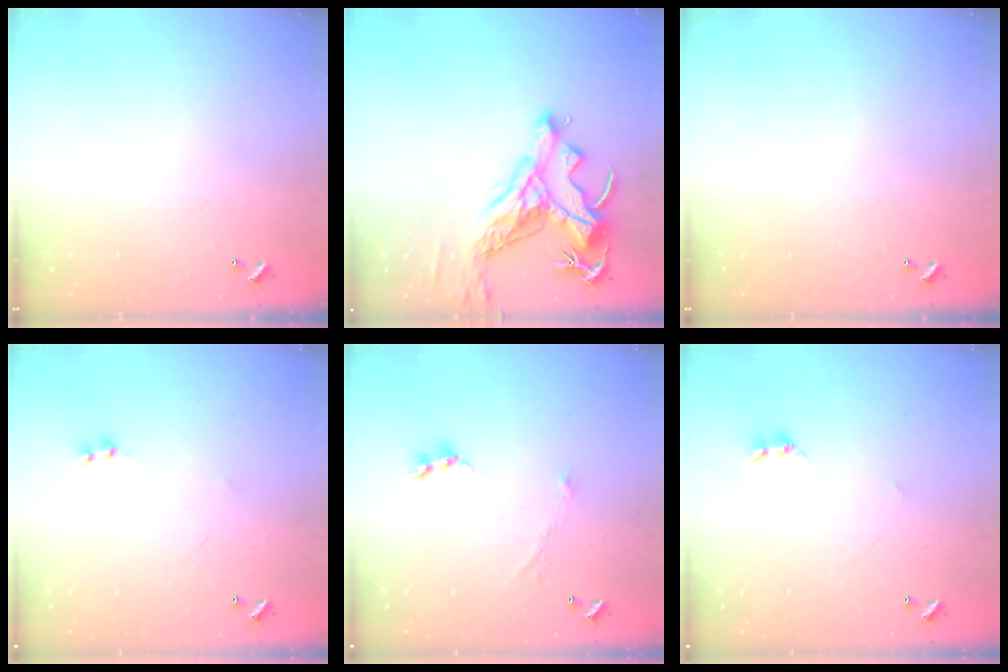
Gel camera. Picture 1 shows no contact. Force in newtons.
{"total": 9.9, "press": 9.7, "slide": 1.9}
{"total": 0.0}
{"total": 2.0, "press": 2.0, "slide": 0.5}
{"total": 1.2, "press": 1.2, "slide": 0.1}
{"total": 2.8, "press": 2.7, "slide": 0.4}